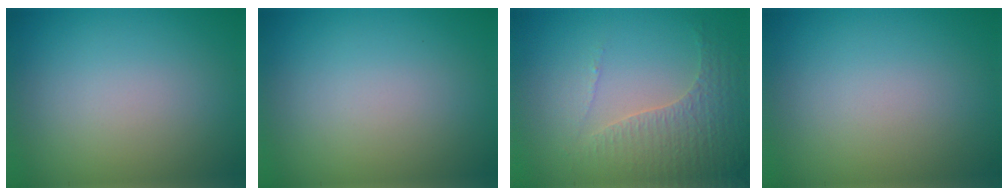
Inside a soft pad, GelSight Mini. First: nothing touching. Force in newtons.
{"total": 0.0}
{"total": 4.3, "press": 3.1, "slide": 3.0}
{"total": 0.0}